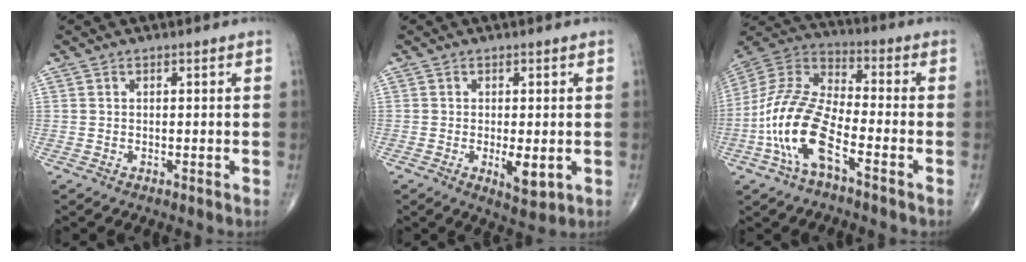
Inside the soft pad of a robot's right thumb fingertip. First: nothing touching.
{"total": 4.7, "force": [-0.9, 2.0, 4.2], "torque": [-0.061, -0.012, -0.010]}
{"total": 15.9, "force": [-6.3, 6.2, 13.2], "torque": [-0.282, 0.037, -0.127]}